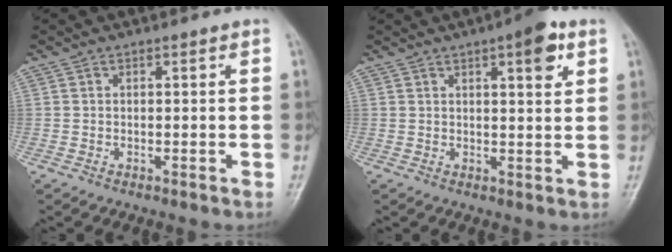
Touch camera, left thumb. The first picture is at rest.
{"total": 6.5, "force": [3.2, 1.9, 5.3], "torque": [-0.061, -0.010, 0.039]}